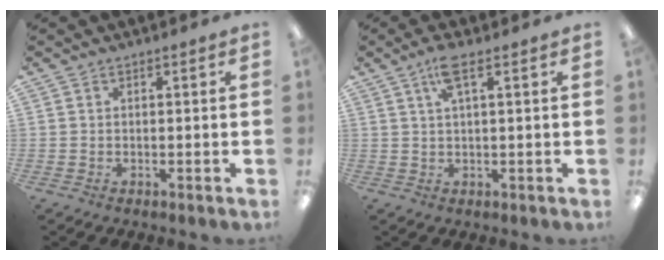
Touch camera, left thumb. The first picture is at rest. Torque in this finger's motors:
{"motor_torque": [0.06, -0.10, -0.12, 0.45, 0.04]}